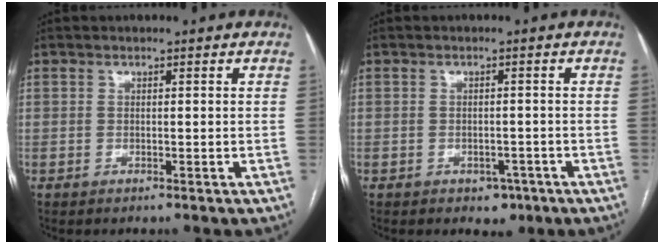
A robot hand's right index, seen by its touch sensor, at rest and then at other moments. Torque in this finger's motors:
{"motor_torque": [0.51, -0.36, 0.08, 0.00]}